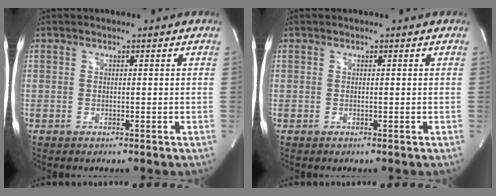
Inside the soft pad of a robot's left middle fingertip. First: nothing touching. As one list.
[{"total": 0.0}]